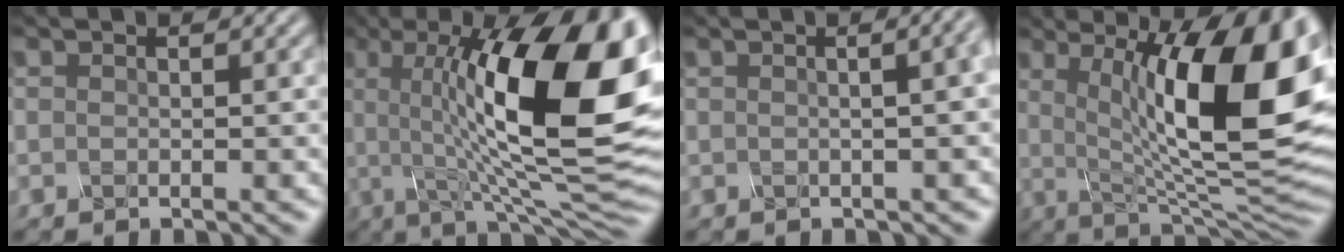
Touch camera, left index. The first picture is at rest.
{"total": 17.6, "force": [3.1, 5.4, 16.5], "torque": [-0.235, 0.006, 0.047]}
{"total": 8.4, "force": [1.8, 4.6, 6.8], "torque": [-0.007, 0.055, -0.025]}
{"total": 15.8, "force": [2.7, 4.8, 14.9], "torque": [-0.193, 0.002, 0.039]}